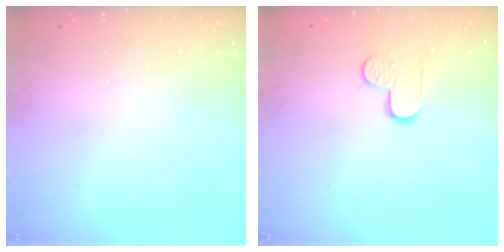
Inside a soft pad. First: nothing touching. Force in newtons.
{"total": 7.1, "press": 7.1, "slide": 0.6}